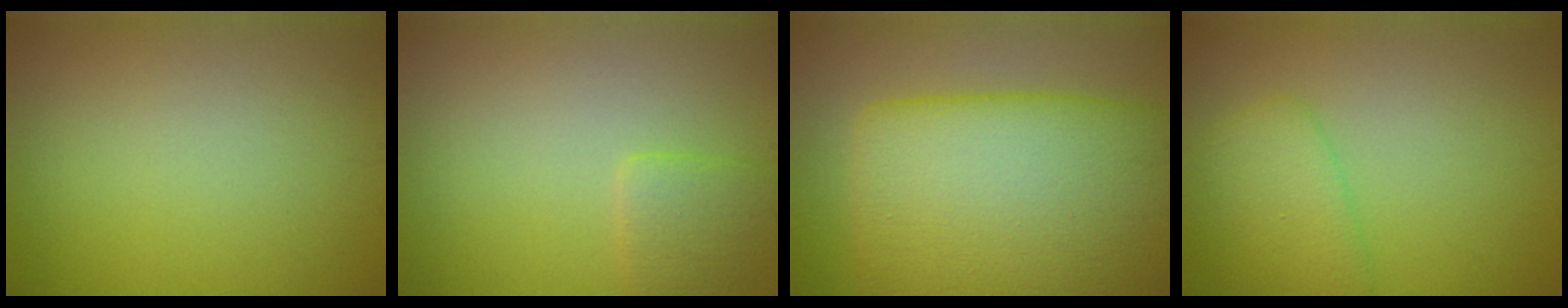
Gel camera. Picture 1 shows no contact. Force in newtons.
{"total": 1.9, "press": 1.9, "slide": 0.1}
{"total": 14.8, "press": 14.8, "slide": 0.4}
{"total": 3.4, "press": 3.4, "slide": 0.1}